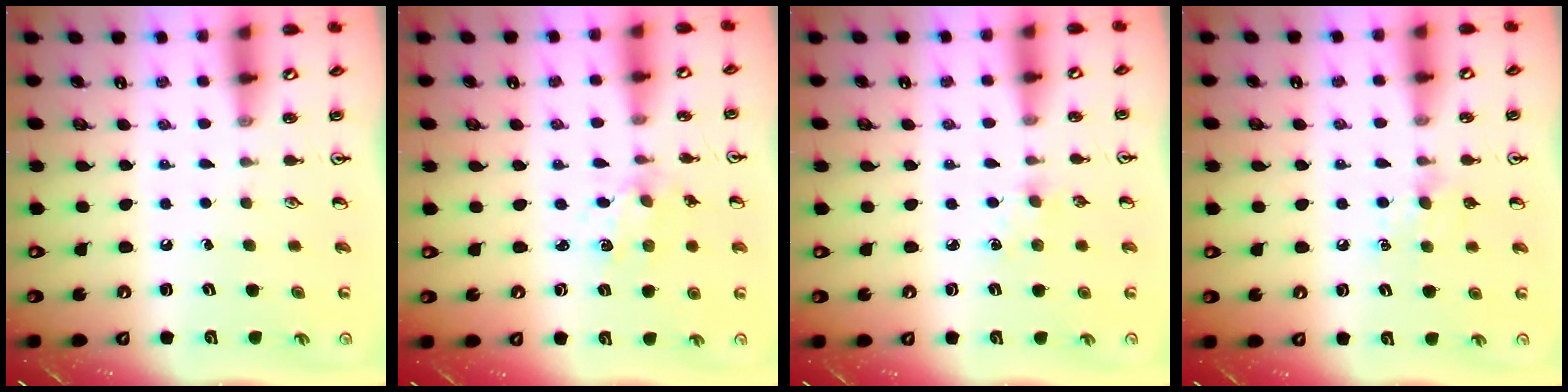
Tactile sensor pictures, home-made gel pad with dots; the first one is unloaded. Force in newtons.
{"total": 2.1, "press": 2.1, "slide": 0.3}
{"total": 3.8, "press": 3.7, "slide": 0.5}
{"total": 6.3, "press": 6.2, "slide": 0.7}